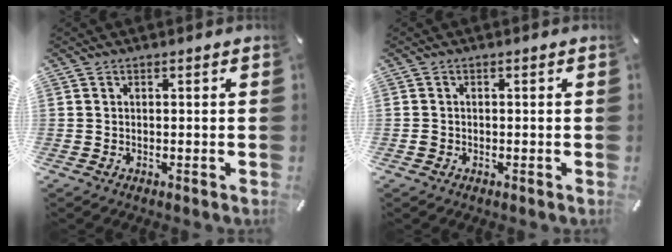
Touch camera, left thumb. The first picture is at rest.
{"total": 0.7, "force": [-0.3, 0.6, 0.2], "torque": [-0.004, 0.003, -0.007]}